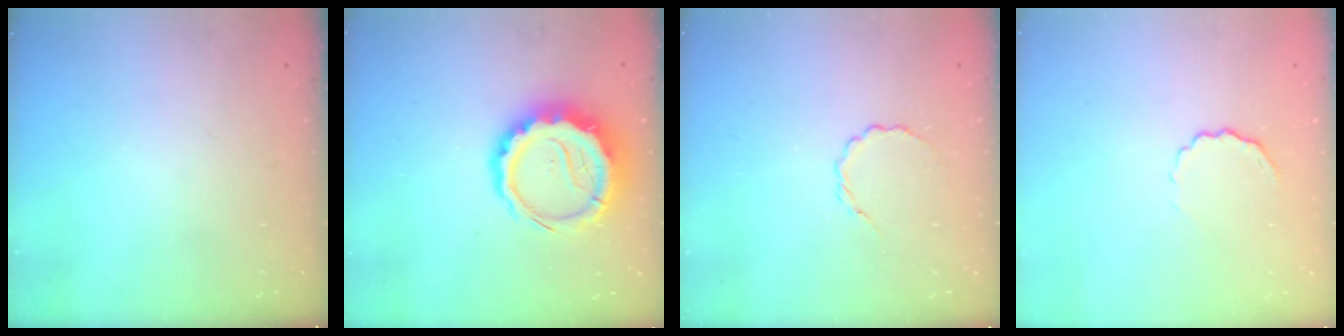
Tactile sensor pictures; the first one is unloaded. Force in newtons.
{"total": 10.5, "press": 10.1, "slide": 2.8}
{"total": 2.9, "press": 2.7, "slide": 1.0}
{"total": 3.9, "press": 3.9, "slide": 0.8}